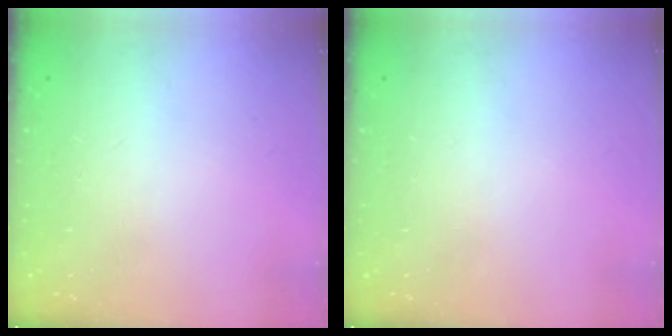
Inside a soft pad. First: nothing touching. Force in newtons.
{"total": 0.0}